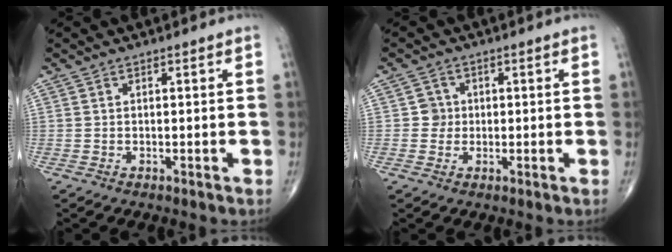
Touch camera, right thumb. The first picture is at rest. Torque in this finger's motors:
{"motor_torque": [-0.16, 0.12, 0.12, 0.18, -0.02]}